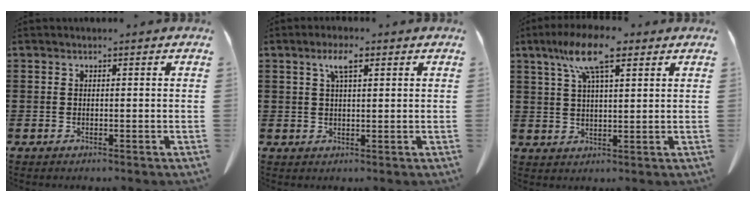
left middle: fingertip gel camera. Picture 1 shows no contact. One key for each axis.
{"total": 3.4, "fx": 1.7, "fy": 0.9, "fz": 2.8, "tx": -0.061, "ty": 0.007, "tz": 0.028}
{"total": 10.1, "fx": 6.1, "fy": 2.5, "fz": 7.6, "tx": -0.160, "ty": 0.002, "tz": 0.107}